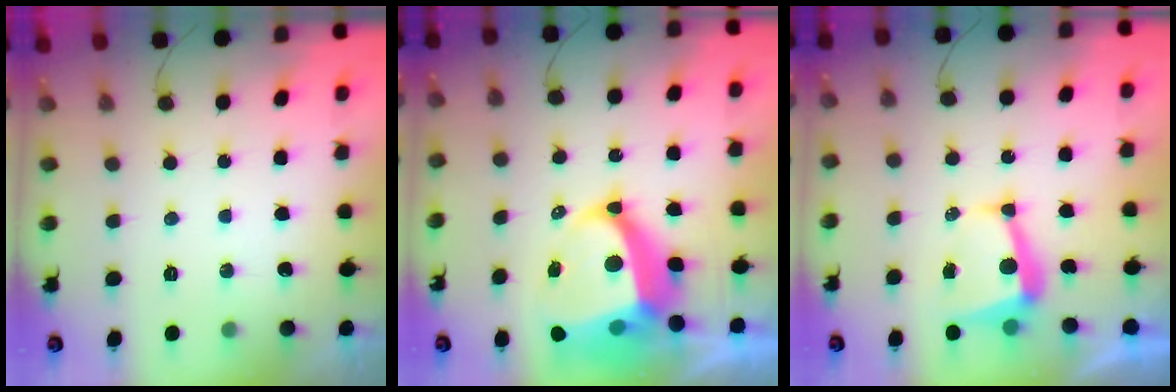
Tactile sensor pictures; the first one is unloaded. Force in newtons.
{"total": 13.5, "press": 13.4, "slide": 1.5}
{"total": 6.2, "press": 6.2, "slide": 0.3}